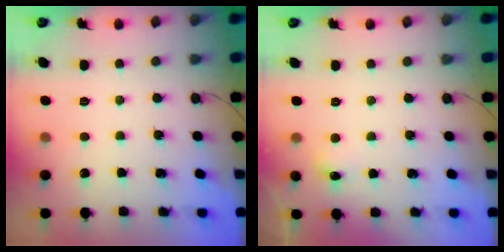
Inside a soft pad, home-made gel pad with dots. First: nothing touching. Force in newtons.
{"total": 4.7, "press": 4.5, "slide": 1.2}